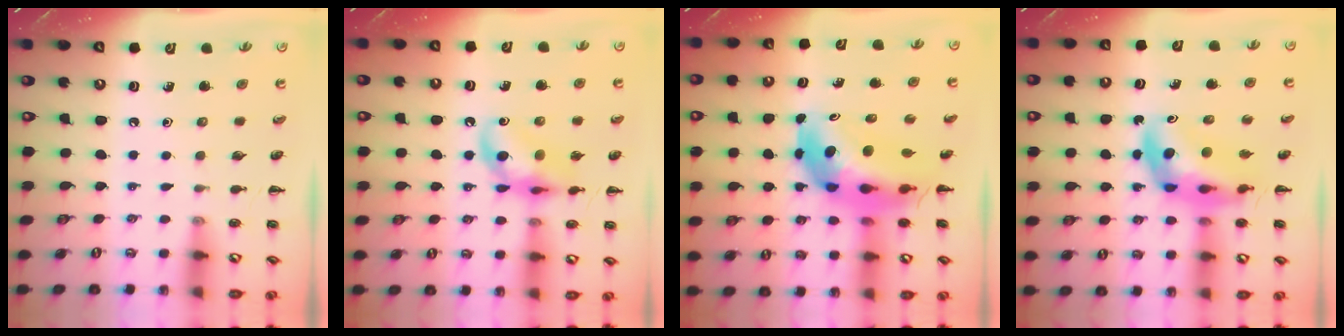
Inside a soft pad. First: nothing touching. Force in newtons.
{"total": 13.3, "press": 13.0, "slide": 2.5}
{"total": 10.0, "press": 9.5, "slide": 3.2}
{"total": 11.3, "press": 10.6, "slide": 3.7}